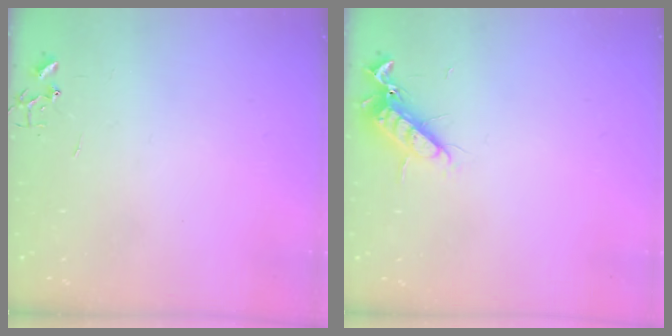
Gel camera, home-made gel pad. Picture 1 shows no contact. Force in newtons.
{"total": 11.1, "press": 11.1, "slide": 1.3}